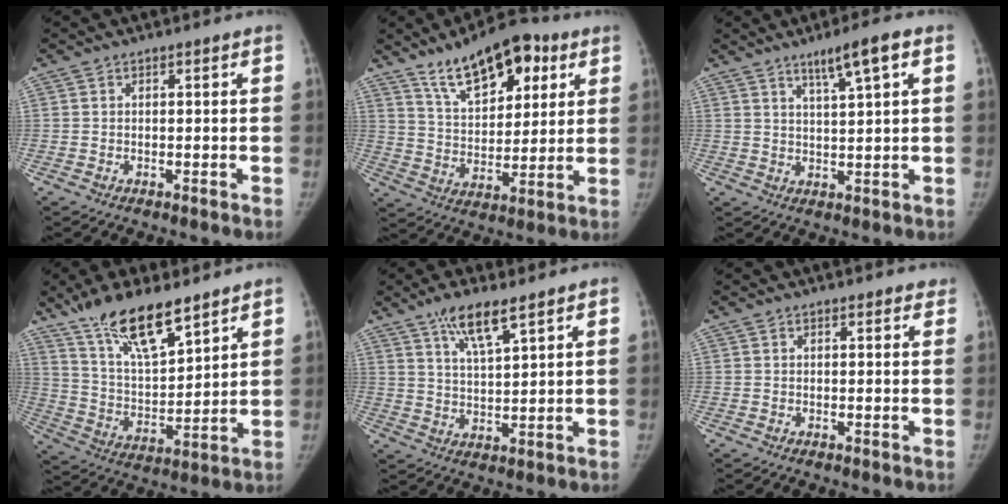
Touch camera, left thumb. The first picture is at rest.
{"total": 16.6, "force": [9.5, 8.0, 11.0], "torque": [-0.128, -0.037, 0.157]}
{"total": 6.5, "force": [3.6, 0.4, 5.4], "torque": [-0.094, -0.013, 0.063]}
{"total": 16.5, "force": [11.7, 5.1, 10.4], "torque": [-0.164, -0.059, 0.225]}
{"total": 8.0, "force": [5.2, 1.7, 5.7], "torque": [-0.104, -0.027, 0.102]}
{"total": 1.5, "force": [1.3, 0.7, 0.3], "torque": [0.012, -0.001, 0.010]}